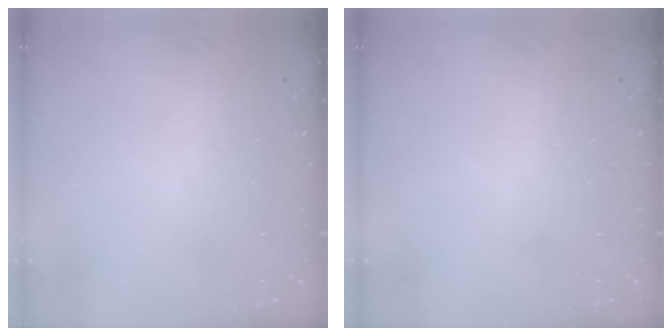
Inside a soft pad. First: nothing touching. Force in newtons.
{"total": 0.0}